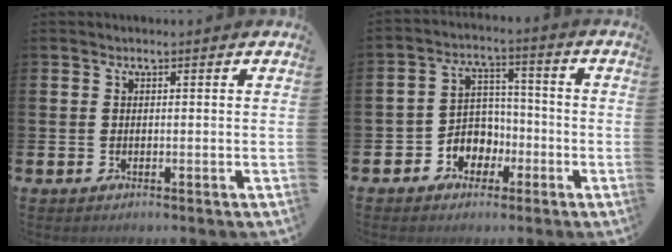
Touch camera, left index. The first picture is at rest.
{"total": 4.8, "force": [-1.8, 4.4, 0.8], "torque": [-0.035, 0.007, -0.038]}